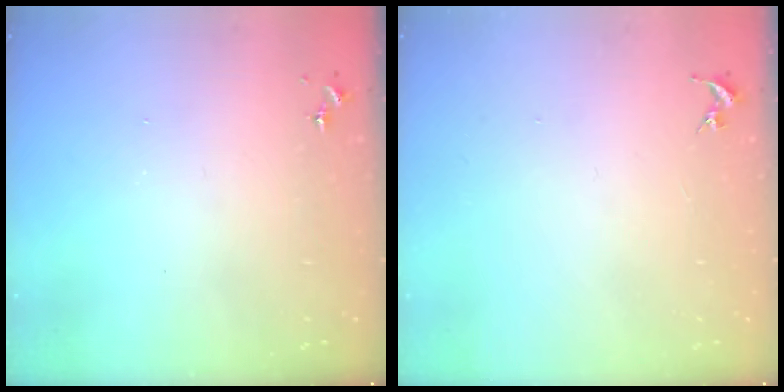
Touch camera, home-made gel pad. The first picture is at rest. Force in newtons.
{"total": 0.0}